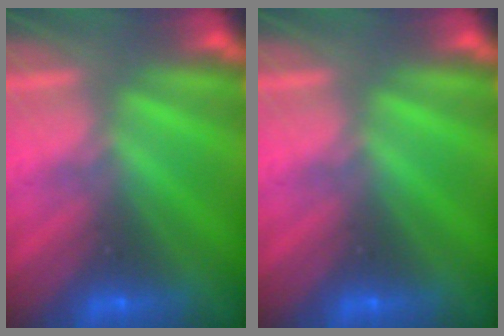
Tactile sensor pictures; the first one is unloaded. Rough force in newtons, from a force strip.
{"total": 0.0}